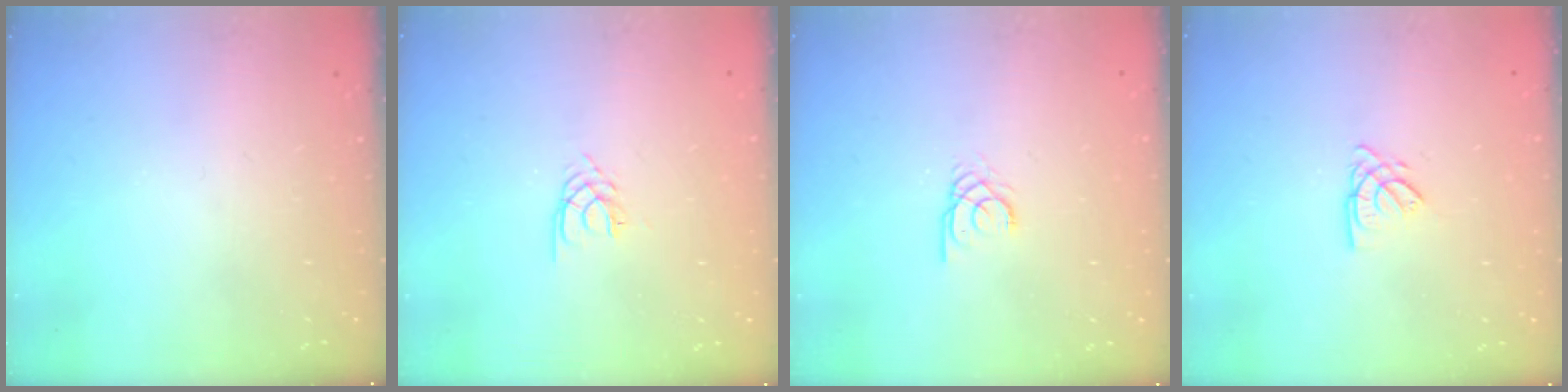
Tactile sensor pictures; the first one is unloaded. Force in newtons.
{"total": 1.9, "press": 1.9, "slide": 0.2}
{"total": 2.0, "press": 2.0, "slide": 0.2}
{"total": 2.7, "press": 2.7, "slide": 0.3}